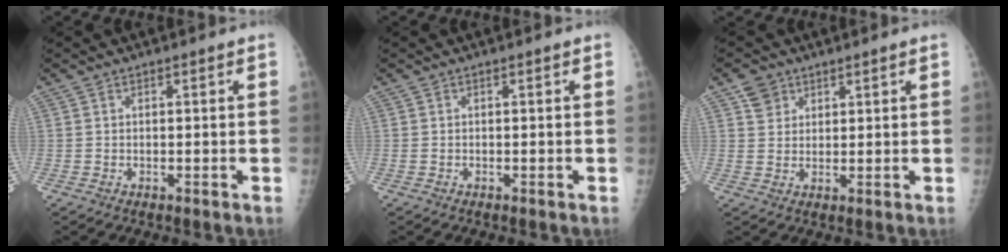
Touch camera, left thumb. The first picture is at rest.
{"total": 0.0}
{"total": 3.3, "force": [2.3, 2.4, 0.5], "torque": [0.009, -0.010, 0.042]}